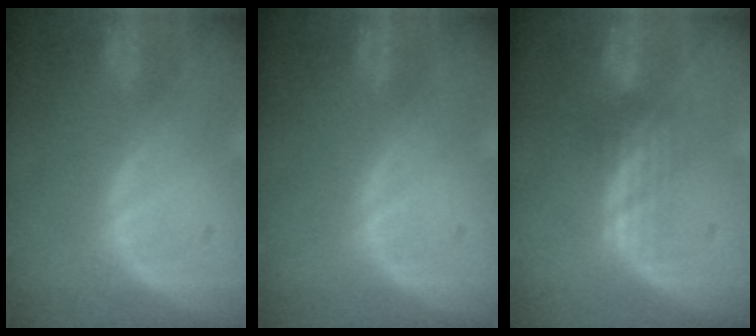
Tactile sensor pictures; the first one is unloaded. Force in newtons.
{"total": 0.0}
{"total": 2.8, "press": 2.5, "slide": 1.2}